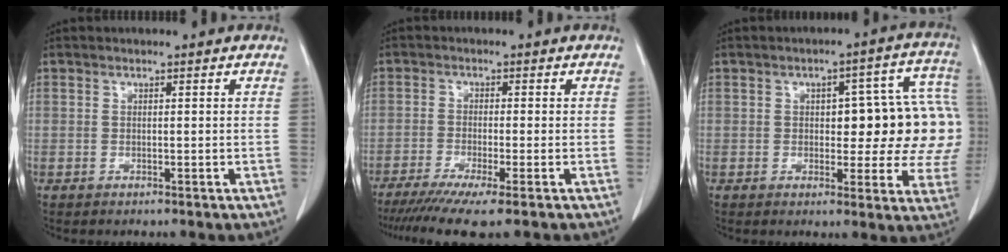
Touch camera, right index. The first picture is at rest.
{"total": 8.9, "force": [-6.6, -0.2, 5.9], "torque": [-0.093, -0.021, -0.106]}
{"total": 14.4, "force": [0.6, 5.9, 13.1], "torque": [-0.146, 0.037, 0.009]}